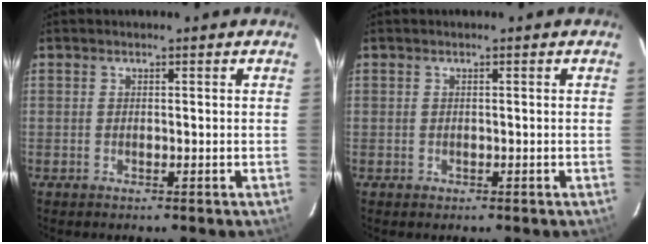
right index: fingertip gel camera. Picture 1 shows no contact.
{"total": 0.6, "force": [-0.3, 0.6, 0.0], "torque": [0.005, -0.001, -0.002]}